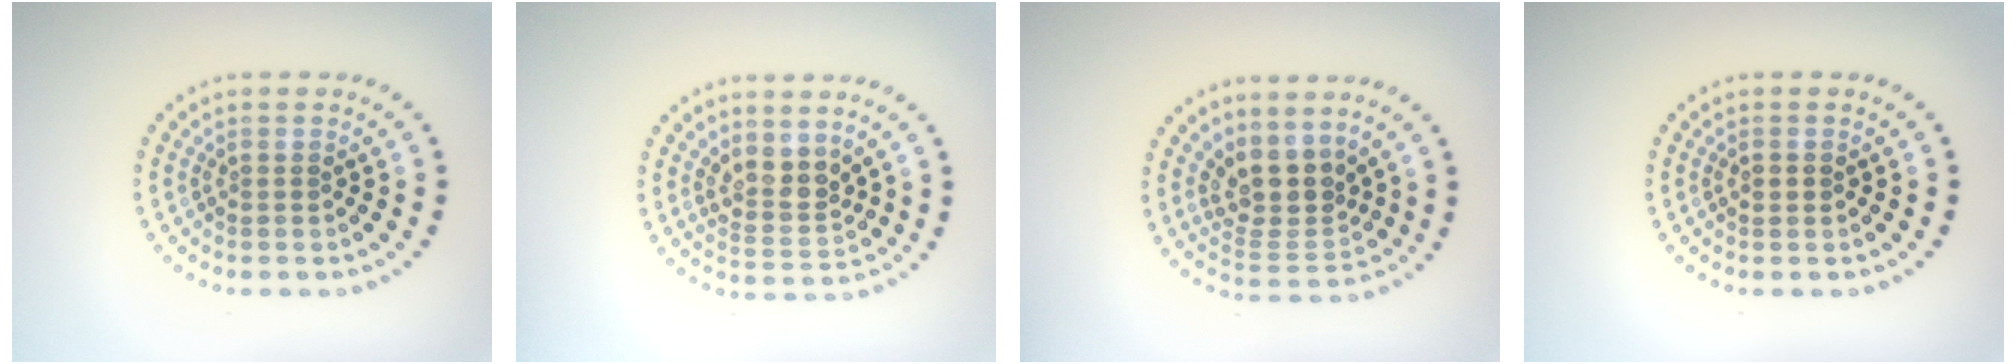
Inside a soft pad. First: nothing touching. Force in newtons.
{"total": 2.7, "press": 2.1, "slide": 1.6}
{"total": 3.9, "press": 3.1, "slide": 2.4}
{"total": 1.1, "press": 1.1, "slide": 0.1}